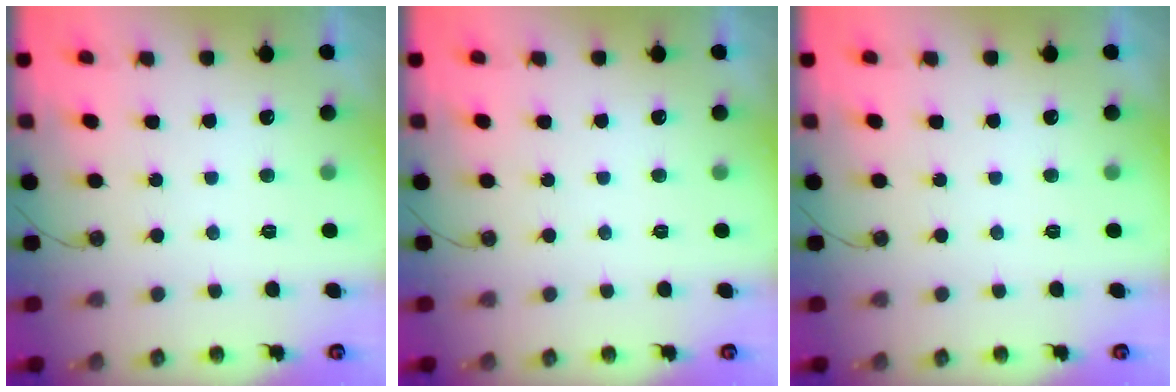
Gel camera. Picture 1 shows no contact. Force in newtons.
{"total": 0.0}
{"total": 0.0}